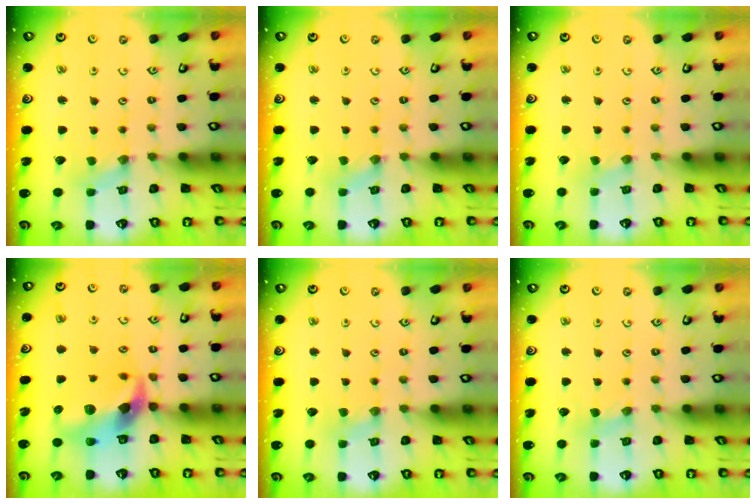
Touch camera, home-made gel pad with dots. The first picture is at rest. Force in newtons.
{"total": 0.0}
{"total": 0.0}
{"total": 13.0, "press": 12.9, "slide": 1.8}
{"total": 1.5, "press": 1.5, "slide": 0.3}
{"total": 1.5, "press": 1.5, "slide": 0.2}